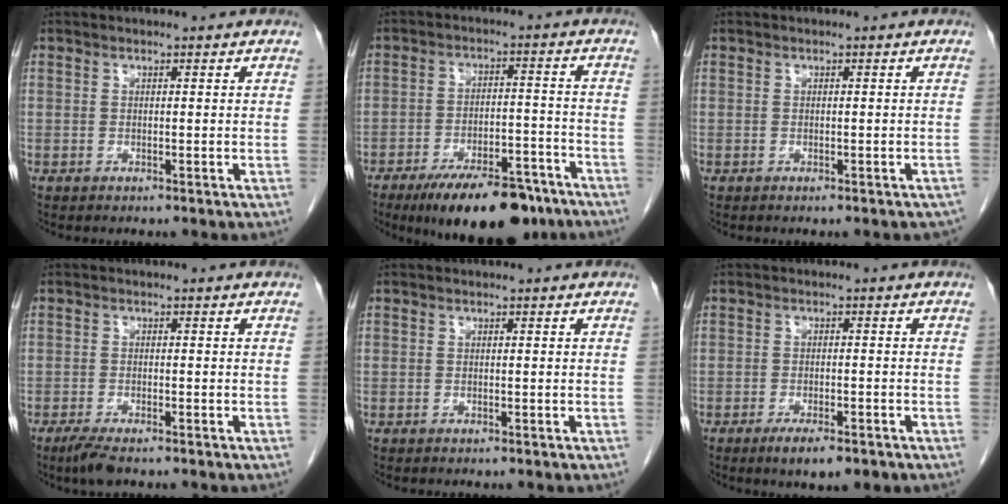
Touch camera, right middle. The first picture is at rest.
{"total": 14.5, "force": [-10.7, 4.4, 8.6], "torque": [-0.119, 0.002, -0.170]}
{"total": 3.4, "force": [-2.9, 1.0, 1.4], "torque": [-0.011, -0.001, -0.029]}
{"total": 3.1, "force": [-2.3, 0.5, 2.0], "torque": [-0.044, -0.009, -0.042]}
{"total": 0.0}
{"total": 5.0, "force": [-3.3, 1.3, 3.6], "torque": [-0.055, -0.007, -0.044]}